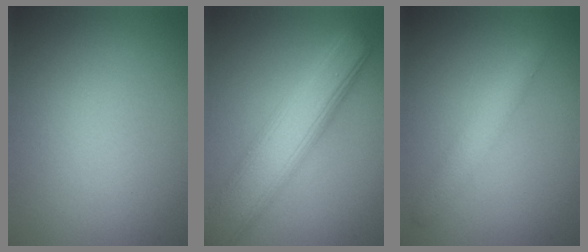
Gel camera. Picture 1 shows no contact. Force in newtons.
{"total": 8.1, "press": 8.1, "slide": 0.5}
{"total": 2.3, "press": 2.3, "slide": 0.0}